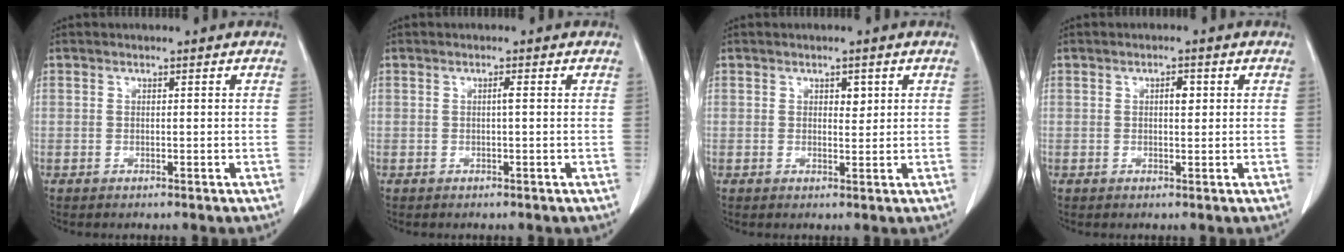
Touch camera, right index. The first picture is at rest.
{"total": 0.7, "force": [0.0, -0.1, 0.7], "torque": [-0.011, 0.001, 0.000]}
{"total": 1.7, "force": [0.7, 0.9, 1.2], "torque": [-0.015, -0.003, 0.011]}
{"total": 1.8, "force": [0.4, 0.7, 1.5], "torque": [-0.025, 0.002, 0.007]}